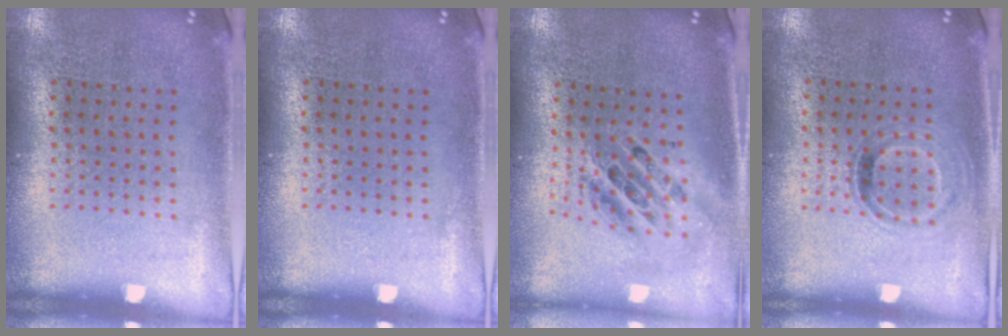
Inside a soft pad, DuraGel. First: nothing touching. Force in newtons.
{"total": 0.0}
{"total": 2.0, "press": 1.6, "slide": 1.2}
{"total": 1.0, "press": 0.8, "slide": 0.5}